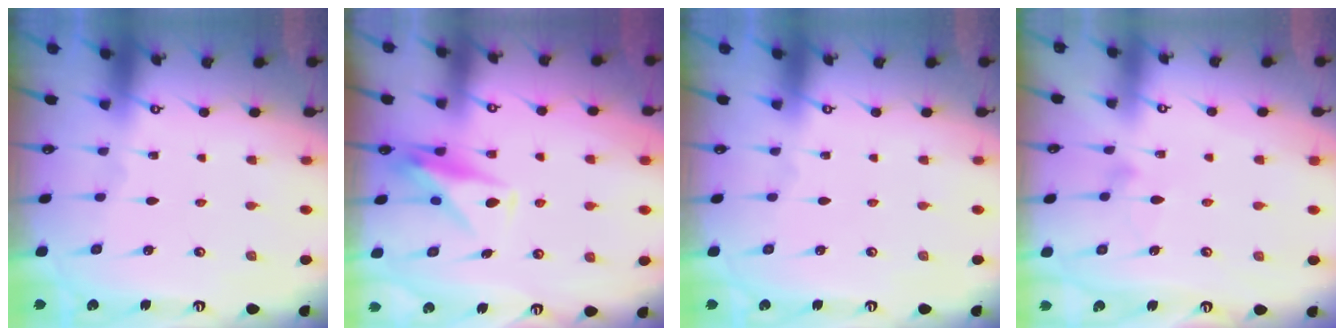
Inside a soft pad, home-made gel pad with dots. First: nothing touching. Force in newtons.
{"total": 10.2, "press": 10.2, "slide": 0.6}
{"total": 0.0}
{"total": 7.7, "press": 7.7, "slide": 0.4}